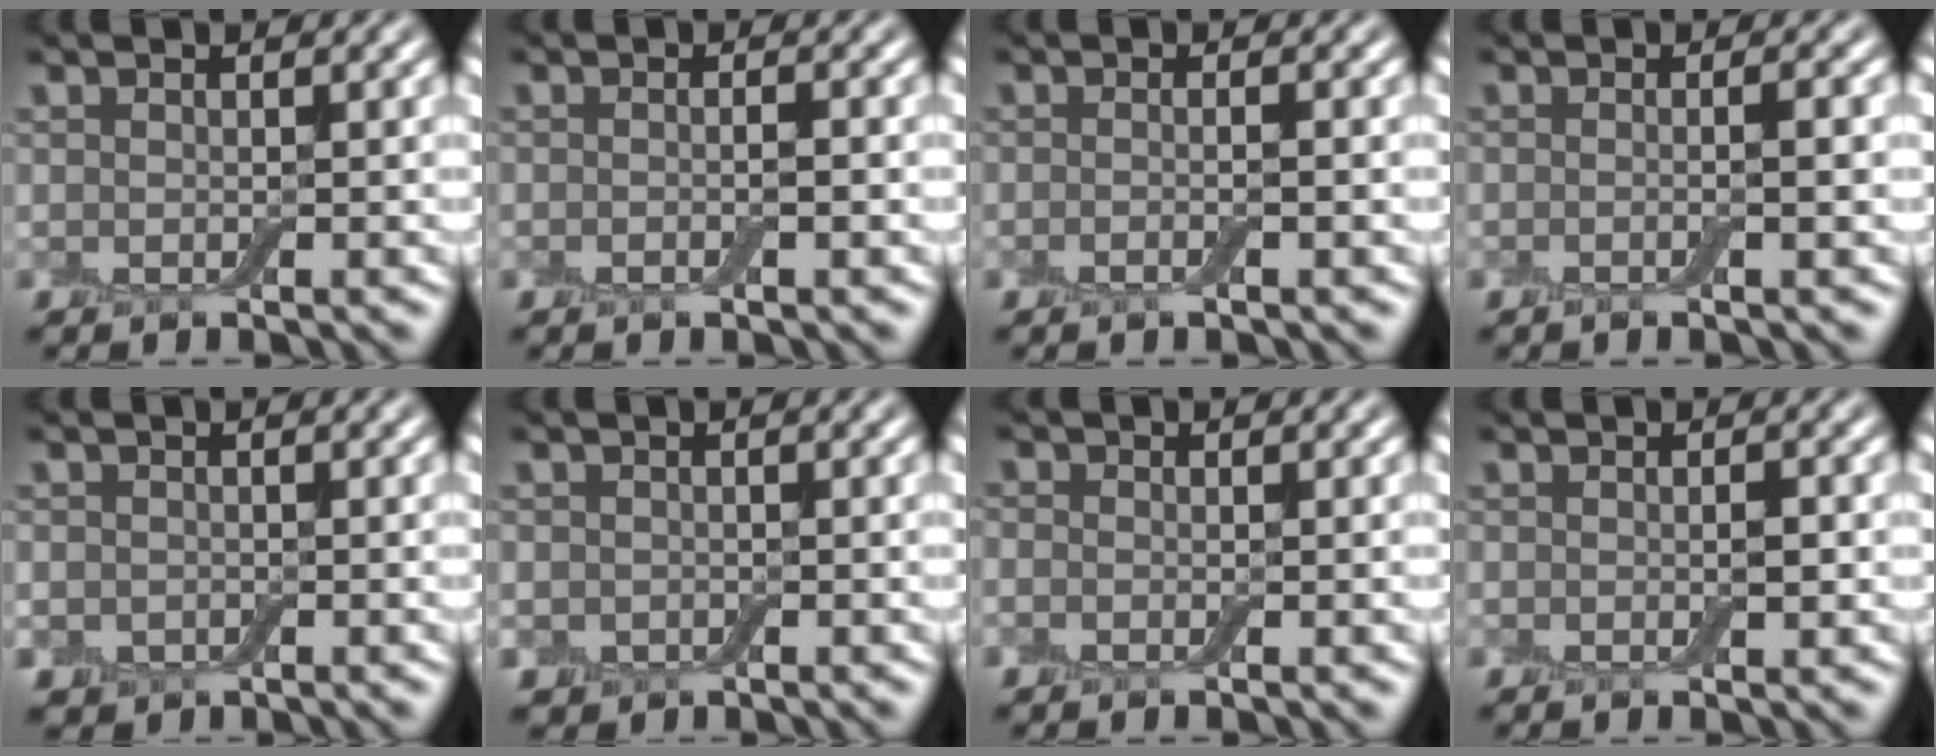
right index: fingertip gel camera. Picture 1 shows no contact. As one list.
[{"total": 1.2, "force": [-0.3, 0.3, 1.1], "torque": [-0.013, -0.002, -0.008]}, {"total": 1.3, "force": [-0.4, 0.3, 1.2], "torque": [-0.021, -0.005, -0.012]}, {"total": 2.2, "force": [-0.1, 0.7, 2.1], "torque": [-0.011, -0.007, -0.024]}, {"total": 1.9, "force": [-0.6, 1.7, 0.6], "torque": [-0.009, -0.009, -0.012]}, {"total": 1.5, "force": [-0.5, 1.4, 0.4], "torque": [-0.003, -0.007, -0.012]}, {"total": 1.3, "force": [-0.4, 0.9, 0.7], "torque": [-0.011, -0.001, -0.012]}, {"total": 1.2, "force": [-0.2, 0.5, 1.1], "torque": [-0.018, 0.000, -0.002]}]